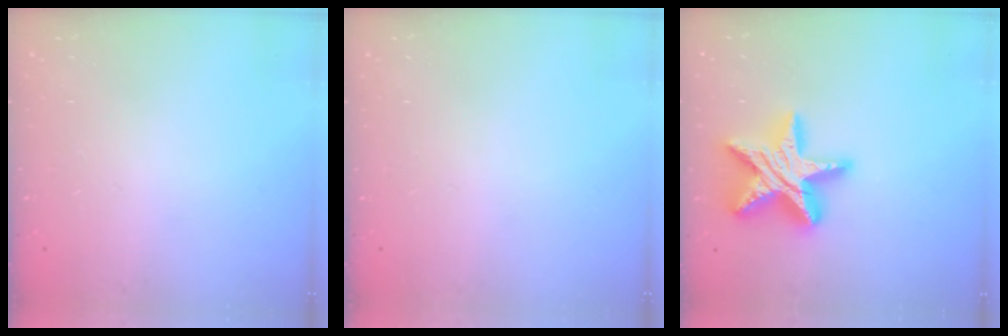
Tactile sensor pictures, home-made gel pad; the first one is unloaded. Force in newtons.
{"total": 0.0}
{"total": 21.2, "press": 21.2, "slide": 1.6}